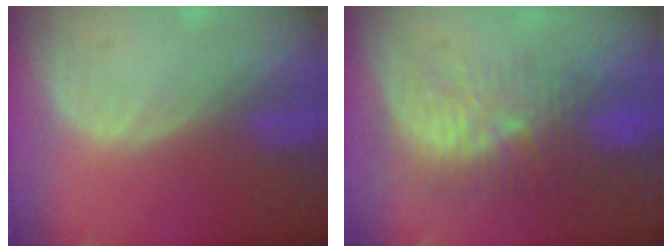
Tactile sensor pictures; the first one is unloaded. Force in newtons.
{"total": 9.6, "press": 9.0, "slide": 3.5}